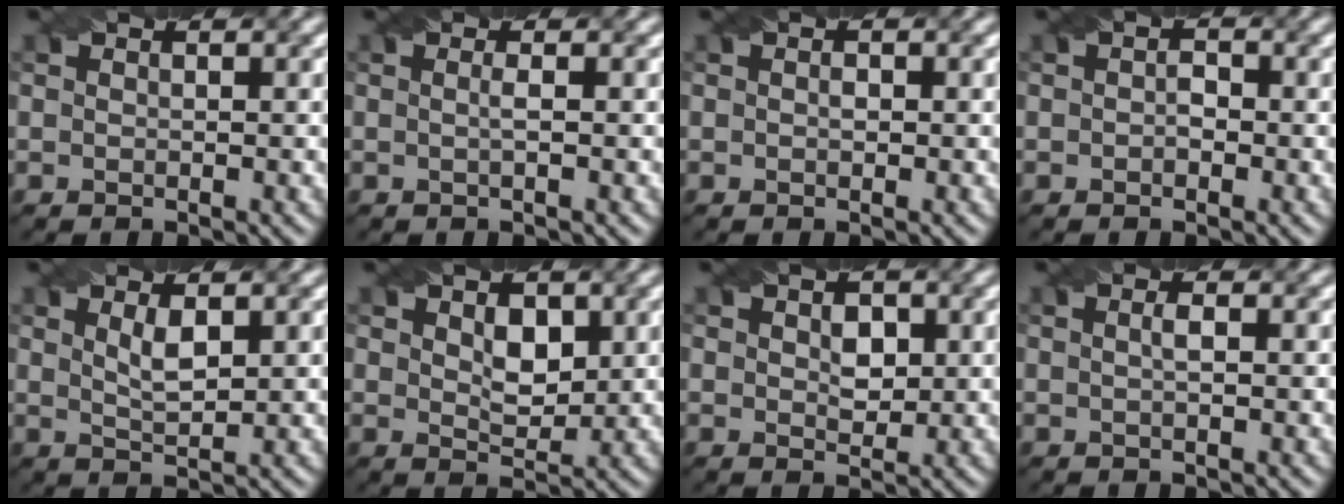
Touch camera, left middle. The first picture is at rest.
{"total": 1.0, "force": [0.0, 0.2, 0.9], "torque": [-0.016, -0.002, -0.004]}
{"total": 0.7, "force": [0.0, 0.4, 0.5], "torque": [-0.010, 0.000, 0.000]}
{"total": 1.2, "force": [-0.2, 0.8, 0.8], "torque": [-0.016, 0.000, -0.005]}
{"total": 2.0, "force": [0.9, 0.6, 1.7], "torque": [-0.033, -0.003, 0.020]}
{"total": 2.9, "force": [1.0, 1.8, 2.1], "torque": [-0.038, -0.004, 0.021]}
{"total": 2.1, "force": [0.5, 1.4, 1.5], "torque": [-0.024, -0.004, 0.012]}
{"total": 0.9, "force": [0.1, 0.2, 0.9], "torque": [-0.019, 0.003, 0.002]}